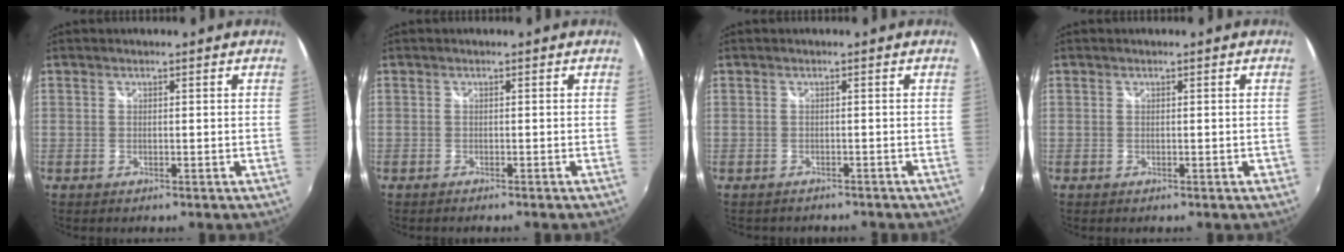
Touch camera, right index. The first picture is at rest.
{"total": 0.8, "force": [-0.8, -0.1, 0.3], "torque": [-0.003, -0.004, -0.013]}
{"total": 1.7, "force": [-1.3, 1.0, 0.1], "torque": [-0.007, 0.000, -0.019]}
{"total": 0.7, "force": [-0.2, 0.4, 0.5], "torque": [-0.004, 0.005, 0.002]}